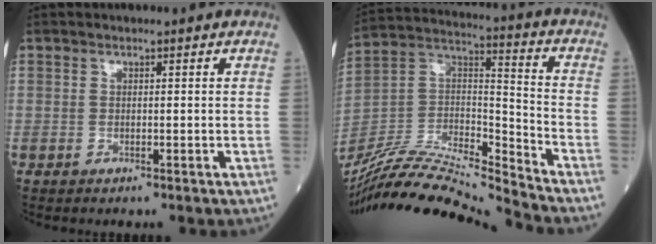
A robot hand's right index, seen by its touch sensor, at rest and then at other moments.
{"total": 21.8, "force": [-20.5, -0.2, 7.5], "torque": [-0.172, 0.010, -0.363]}